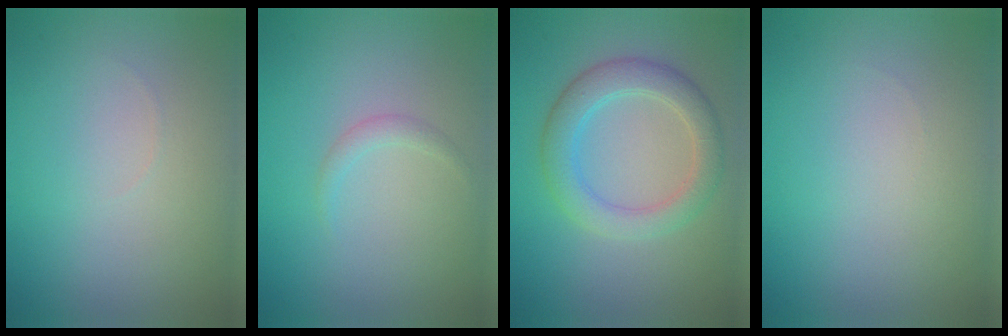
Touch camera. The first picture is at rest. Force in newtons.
{"total": 0.9, "press": 0.9, "slide": 0.0}
{"total": 4.0, "press": 4.0, "slide": 0.3}
{"total": 0.0}